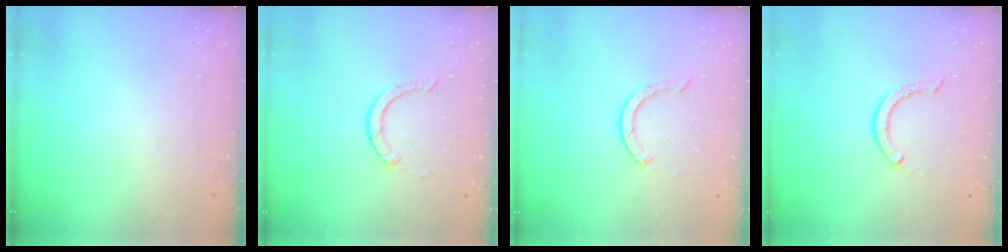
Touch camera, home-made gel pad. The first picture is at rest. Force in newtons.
{"total": 0.9, "press": 0.9, "slide": 0.1}
{"total": 0.9, "press": 0.9, "slide": 0.1}
{"total": 2.9, "press": 2.9, "slide": 0.1}